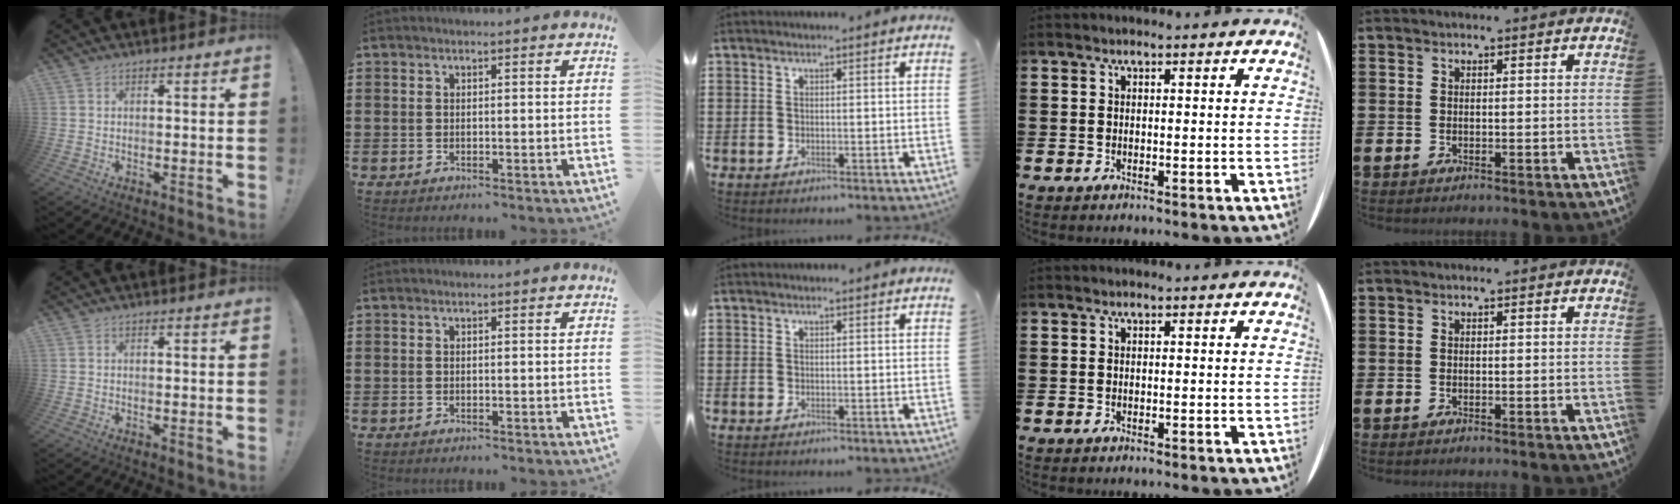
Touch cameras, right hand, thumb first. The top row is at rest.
{}